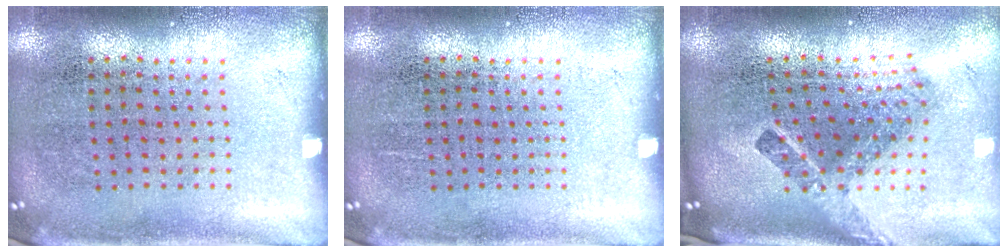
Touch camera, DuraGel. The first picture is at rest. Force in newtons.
{"total": 0.0}
{"total": 2.6, "press": 1.6, "slide": 2.1}